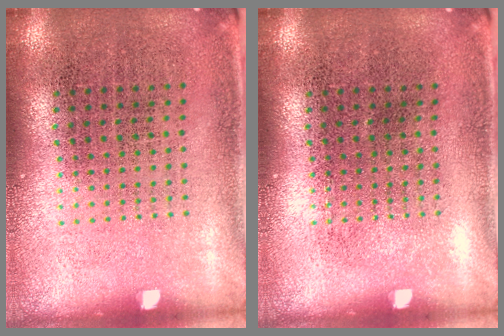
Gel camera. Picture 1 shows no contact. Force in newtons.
{"total": 0.0}